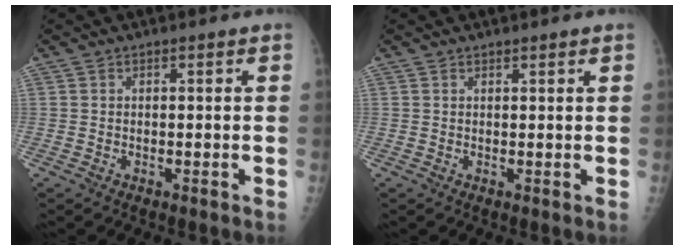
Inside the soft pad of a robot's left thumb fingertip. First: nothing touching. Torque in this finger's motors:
{"motor_torque": [-0.09, -0.21, -0.11, 0.03, -0.01]}